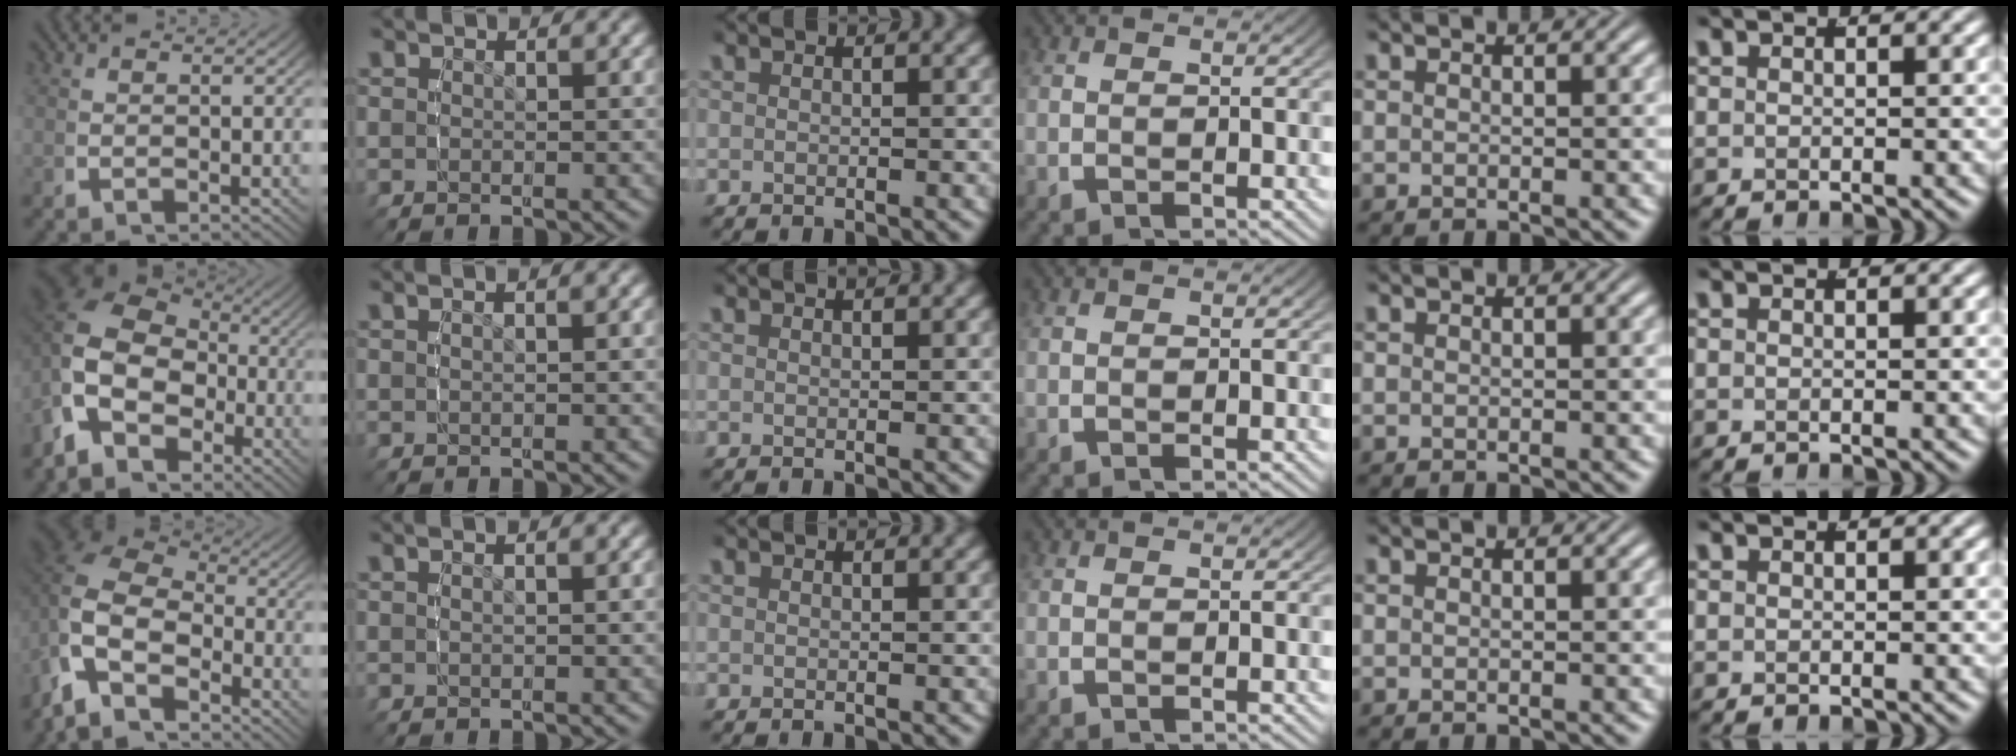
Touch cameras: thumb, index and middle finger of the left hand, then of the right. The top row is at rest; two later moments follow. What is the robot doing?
{"motion": "lift_and_place", "object": "sponge"}